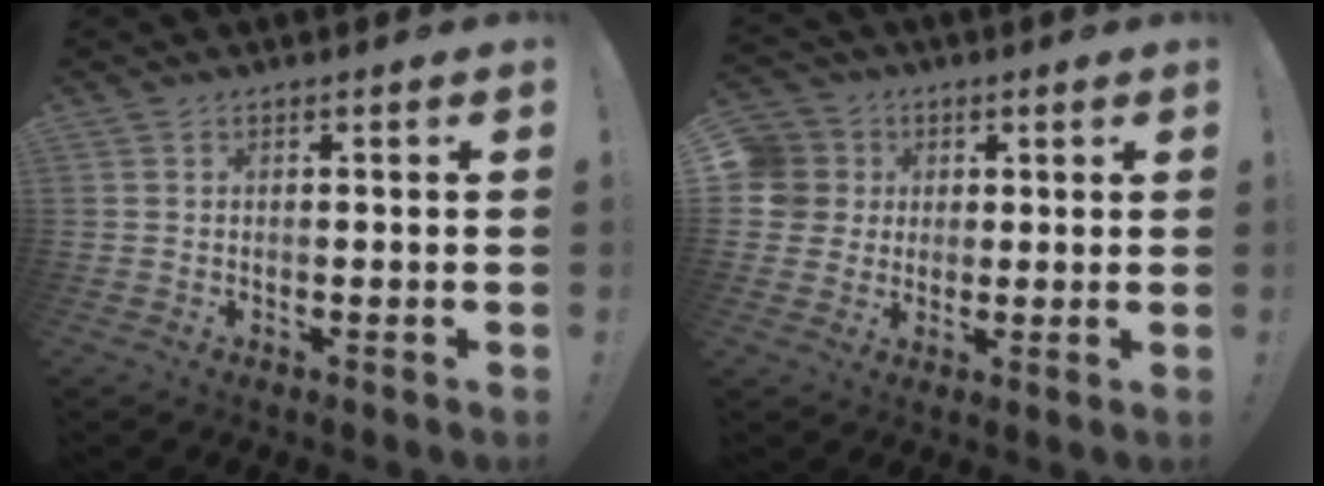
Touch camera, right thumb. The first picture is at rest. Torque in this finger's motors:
{"motor_torque": [0.04, 0.08, -0.15, 0.12, 0.10]}